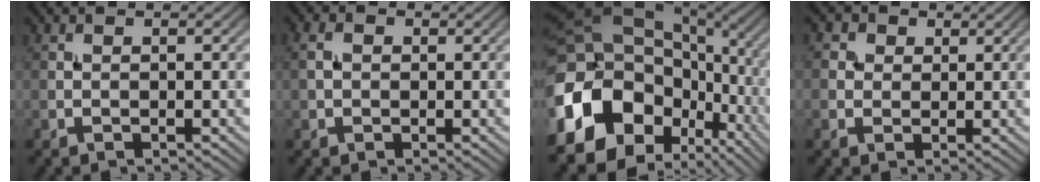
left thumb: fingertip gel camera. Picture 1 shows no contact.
{"total": 2.2, "force": [0.2, 1.7, 1.3], "torque": [-0.035, 0.004, 0.001]}
{"total": 18.5, "force": [-6.1, 13.8, 10.8], "torque": [-0.265, -0.024, -0.098]}
{"total": 3.4, "force": [1.4, 2.9, 1.2], "torque": [-0.043, -0.001, 0.017]}